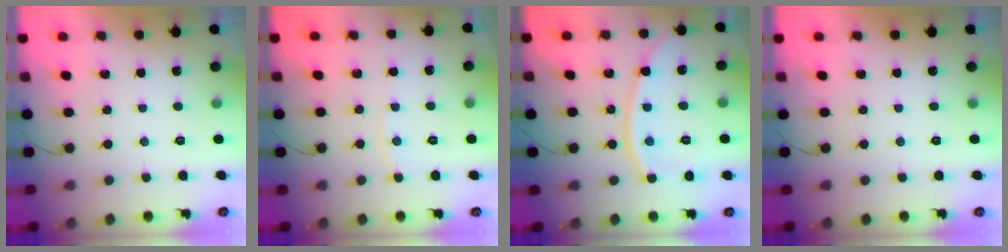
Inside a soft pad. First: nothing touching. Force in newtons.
{"total": 3.1, "press": 3.1, "slide": 0.5}
{"total": 10.1, "press": 10.1, "slide": 0.9}
{"total": 0.0}